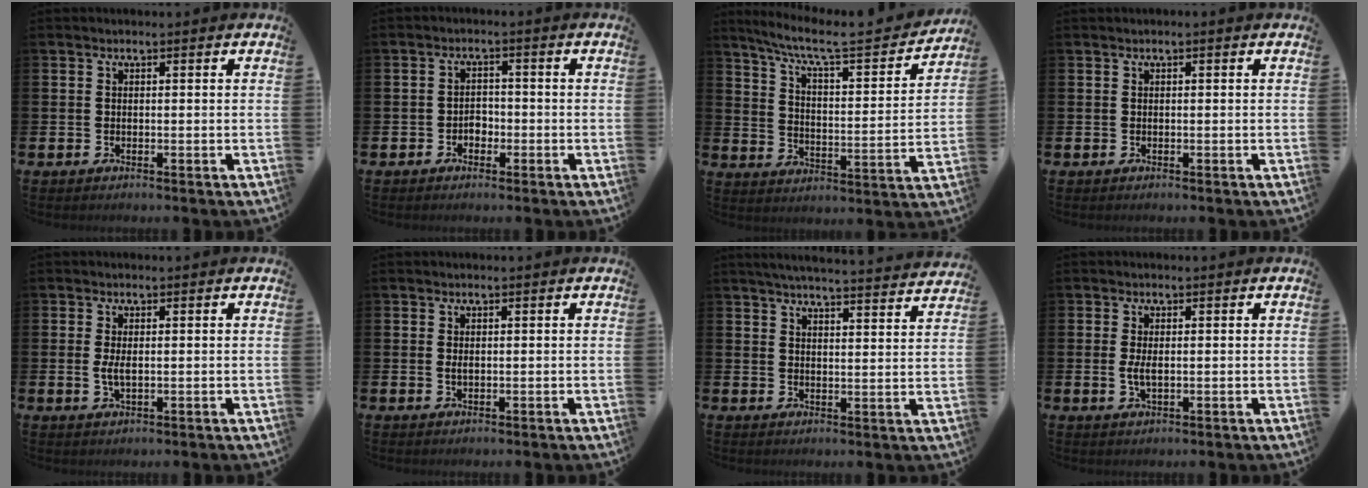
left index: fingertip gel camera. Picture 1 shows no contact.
{"total": 2.1, "force": [-1.1, 1.5, 0.8], "torque": [-0.014, 0.003, -0.027]}
{"total": 7.9, "force": [6.8, 1.1, 3.9], "torque": [-0.091, -0.050, 0.108]}
{"total": 0.0}
{"total": 2.1, "force": [0.1, 0.9, 1.9], "torque": [-0.026, -0.002, -0.002]}
{"total": 0.7, "force": [0.1, 0.3, 0.6], "torque": [-0.010, 0.003, 0.000]}
{"total": 5.0, "force": [4.9, -0.3, 0.9], "torque": [-0.023, -0.036, 0.083]}
{"total": 2.0, "force": [0.1, 0.8, 1.8], "torque": [-0.025, -0.002, -0.003]}